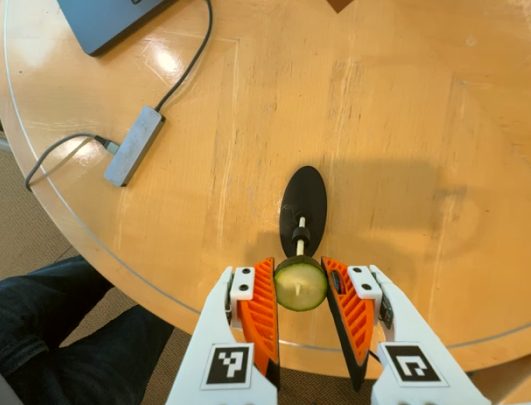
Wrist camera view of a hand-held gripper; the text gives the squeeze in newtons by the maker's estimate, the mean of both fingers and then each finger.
{"total": 7.7, "left": 7.3, "right": 8.1}